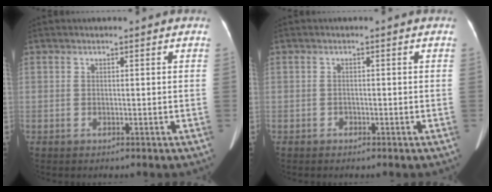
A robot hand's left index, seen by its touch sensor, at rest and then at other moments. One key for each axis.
{"total": 1.9, "fx": -1.8, "fy": 0.2, "fz": -0.7, "tx": 0.010, "ty": -0.002, "tz": -0.034}